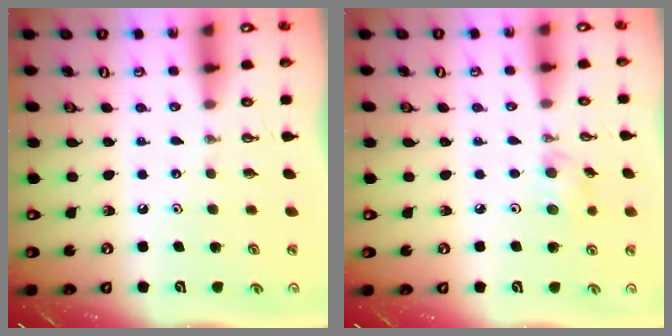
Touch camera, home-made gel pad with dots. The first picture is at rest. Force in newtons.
{"total": 5.3, "press": 5.1, "slide": 1.5}